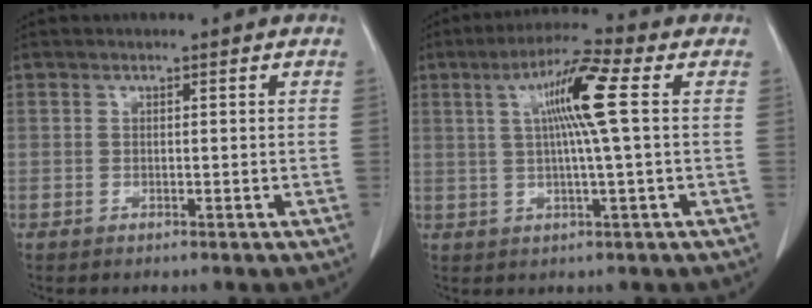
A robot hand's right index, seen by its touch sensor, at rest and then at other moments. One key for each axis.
{"total": 8.9, "fx": 1.8, "fy": -0.7, "fz": 8.7, "tx": -0.156, "ty": 0.010, "tz": 0.030}